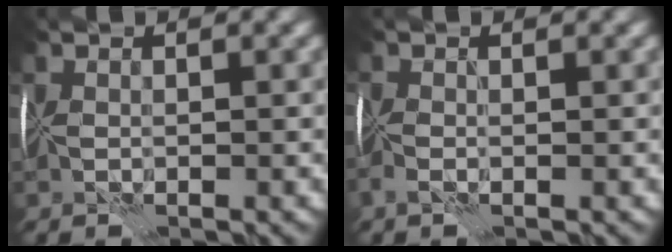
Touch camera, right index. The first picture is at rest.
{"total": 1.4, "force": [-1.0, 0.4, 1.0], "torque": [-0.022, -0.006, -0.022]}